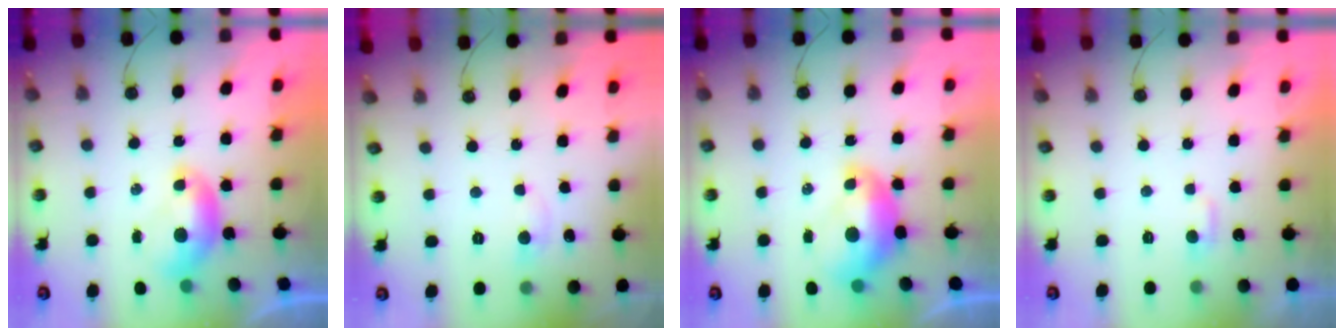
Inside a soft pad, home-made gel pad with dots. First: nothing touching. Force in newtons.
{"total": 1.0, "press": 0.7, "slide": 0.8}
{"total": 2.4, "press": 2.3, "slide": 0.7}
{"total": 2.7, "press": 2.7, "slide": 0.4}